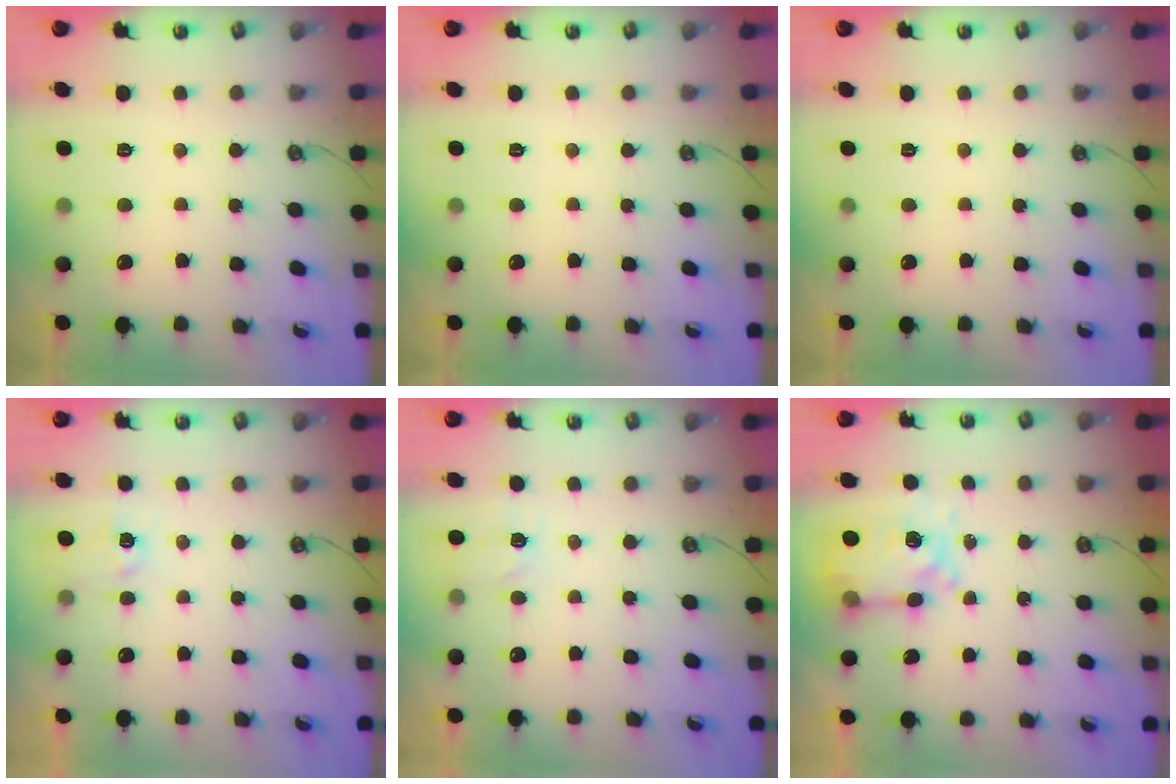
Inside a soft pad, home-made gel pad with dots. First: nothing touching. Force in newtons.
{"total": 0.0}
{"total": 0.0}
{"total": 3.9, "press": 3.9, "slide": 0.5}
{"total": 5.6, "press": 5.6, "slide": 0.6}
{"total": 7.4, "press": 7.4, "slide": 0.7}